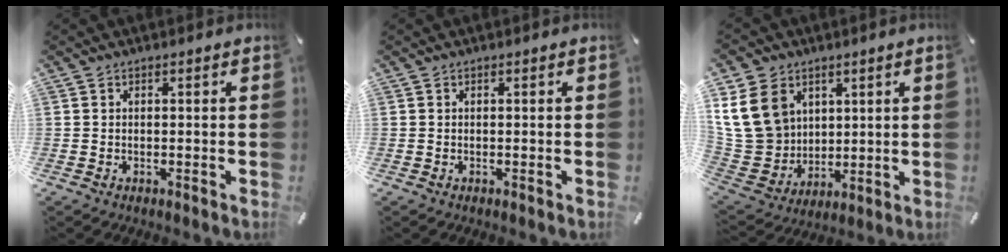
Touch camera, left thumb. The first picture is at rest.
{"total": 0.0}
{"total": 16.8, "force": [5.6, 14.0, 7.4], "torque": [-0.162, -0.022, 0.111]}